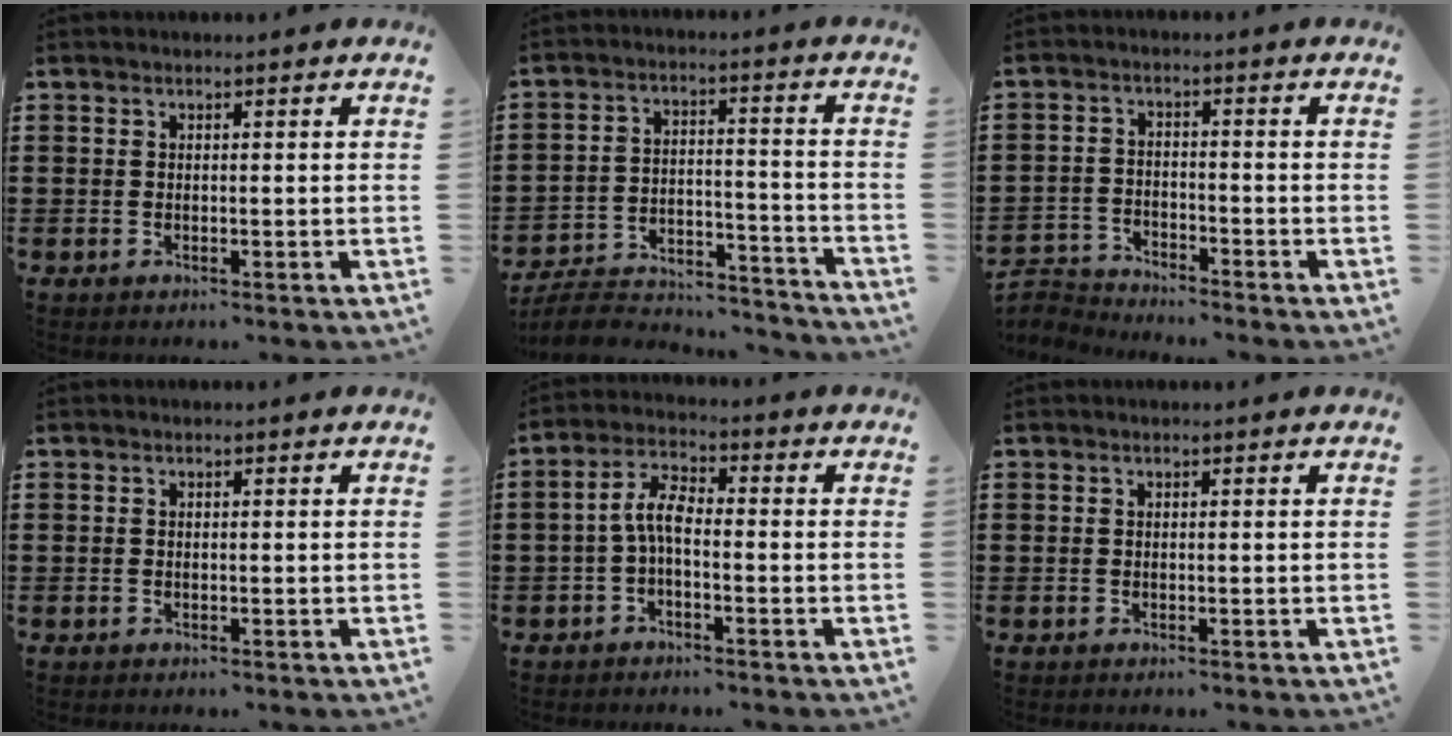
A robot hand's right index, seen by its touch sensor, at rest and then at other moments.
{"total": 6.8, "force": [-6.3, 1.7, 1.9], "torque": [-0.037, 0.009, -0.125]}
{"total": 3.2, "force": [-3.2, 0.5, -0.3], "torque": [-0.012, -0.002, -0.072]}
{"total": 0.0}
{"total": 4.9, "force": [-1.0, 1.8, 4.4], "torque": [-0.103, 0.004, -0.025]}
{"total": 0.0}